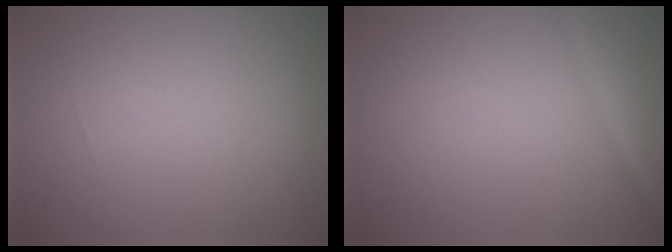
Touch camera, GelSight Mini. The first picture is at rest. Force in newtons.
{"total": 1.6, "press": 1.6, "slide": 0.1}